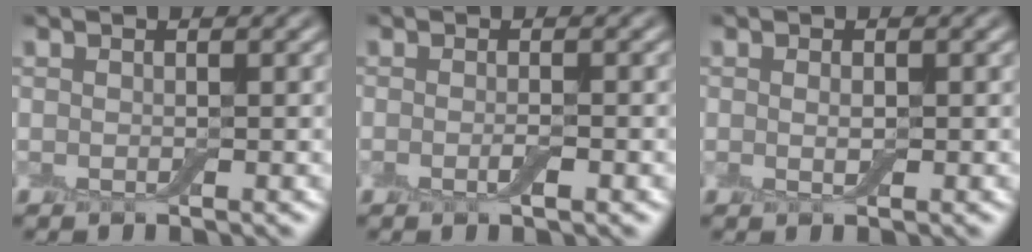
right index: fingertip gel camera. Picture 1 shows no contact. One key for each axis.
{"total": 1.5, "fx": -0.5, "fy": 0.3, "fz": 1.4, "tx": -0.025, "ty": -0.005, "tz": -0.012}
{"total": 0.9, "fx": 0.1, "fy": 0.4, "fz": 0.8, "tx": -0.018, "ty": -0.001, "tz": 0.001}